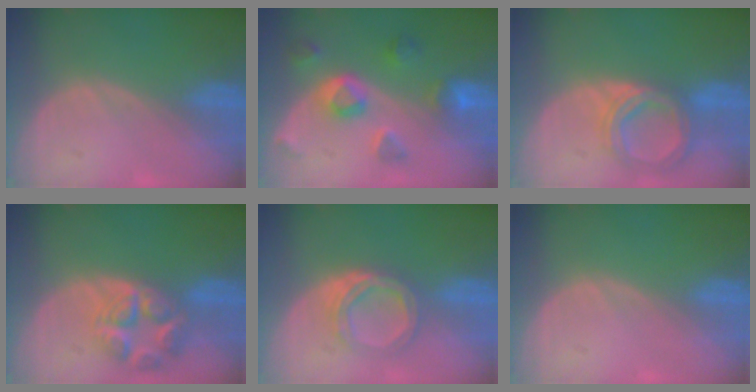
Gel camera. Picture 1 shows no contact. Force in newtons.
{"total": 7.7, "press": 6.8, "slide": 3.5}
{"total": 6.6, "press": 6.1, "slide": 2.5}
{"total": 7.6, "press": 6.7, "slide": 3.6}
{"total": 5.3, "press": 4.9, "slide": 2.0}
{"total": 0.0}